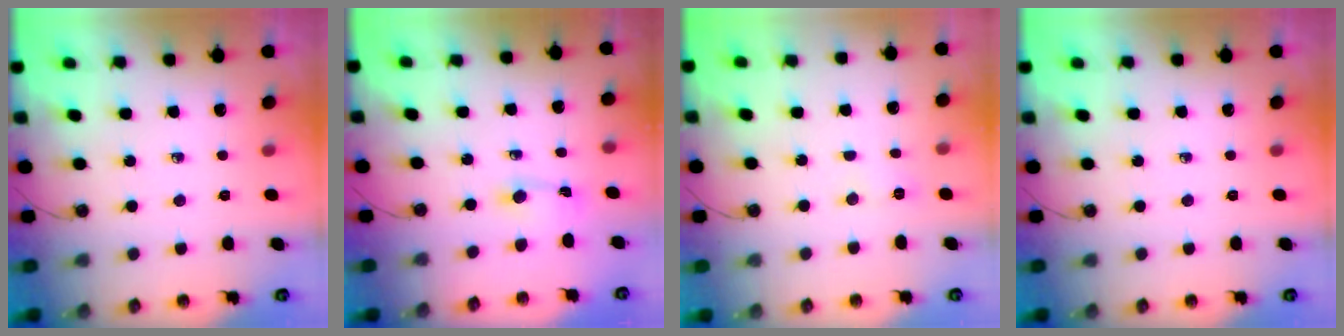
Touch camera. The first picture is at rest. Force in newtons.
{"total": 1.5, "press": 1.5, "slide": 0.1}
{"total": 4.6, "press": 4.4, "slide": 1.2}
{"total": 0.0}